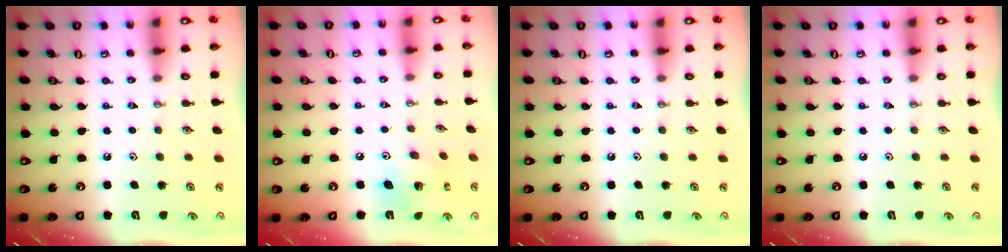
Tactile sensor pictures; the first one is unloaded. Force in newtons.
{"total": 10.4, "press": 10.3, "slide": 0.9}
{"total": 0.0}
{"total": 0.0}